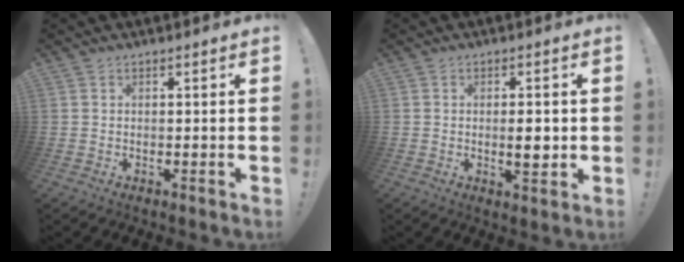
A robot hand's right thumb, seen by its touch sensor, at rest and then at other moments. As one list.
[{"total": 4.7, "force": [-0.3, 1.4, 4.4], "torque": [-0.053, -0.005, -0.010]}]